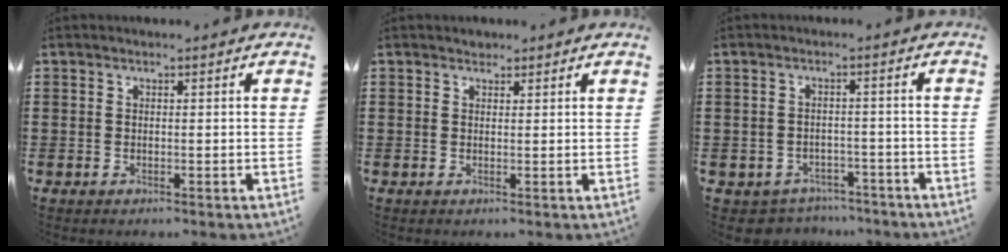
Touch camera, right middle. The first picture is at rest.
{"total": 1.0, "force": [0.9, 0.5, -0.1], "torque": [0.001, 0.000, 0.018]}
{"total": 2.7, "force": [-2.5, 0.9, -0.4], "torque": [-0.005, 0.001, -0.059]}